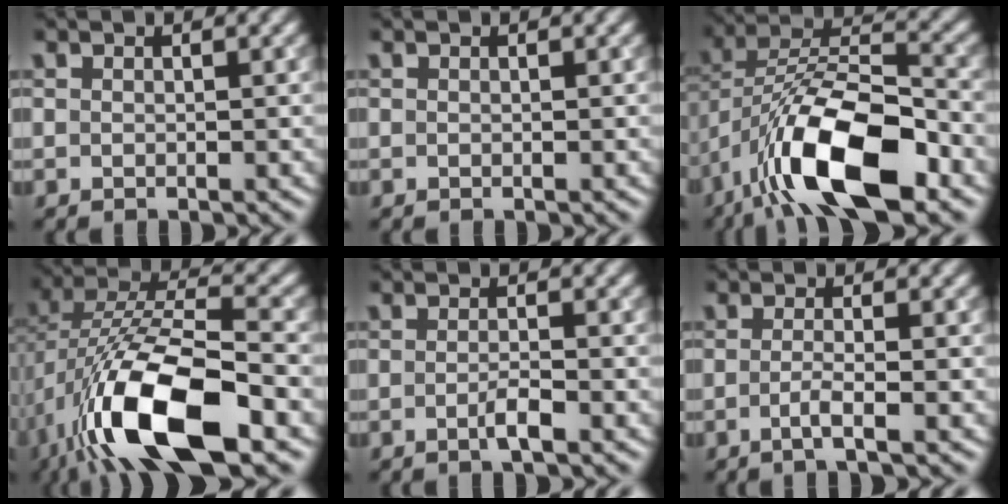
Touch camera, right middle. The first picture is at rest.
{"total": 0.0}
{"total": 12.8, "force": [-6.5, 5.0, 9.9], "torque": [-0.184, 0.001, -0.123]}
{"total": 13.8, "force": [-5.7, 5.3, 11.4], "torque": [-0.223, 0.002, -0.109]}
{"total": 1.6, "force": [-0.6, 0.2, 1.5], "torque": [-0.026, 0.000, -0.015]}
{"total": 2.0, "force": [-0.7, 0.5, 1.9], "torque": [-0.031, 0.000, -0.020]}